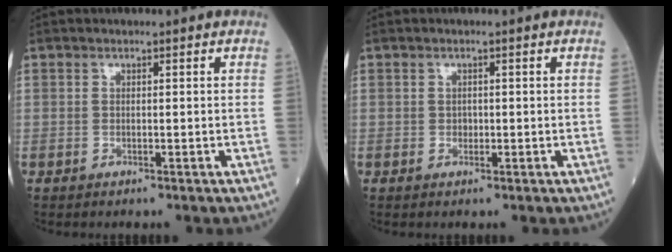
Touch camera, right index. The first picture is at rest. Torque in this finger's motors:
{"motor_torque": [0.19, -0.10, 0.03, 0.01]}